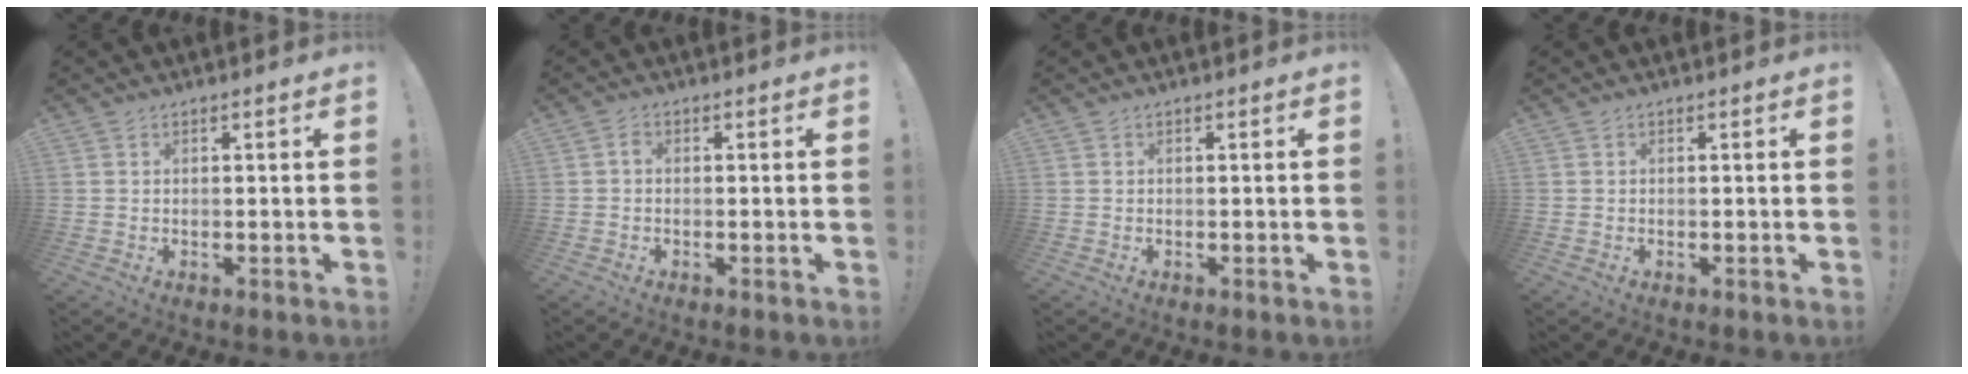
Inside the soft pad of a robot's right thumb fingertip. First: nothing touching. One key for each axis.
{"total": 1.0, "fx": -0.5, "fy": 0.6, "fz": 0.7, "tx": -0.015, "ty": 0.004, "tz": -0.008}
{"total": 0.0}
{"total": 0.0}